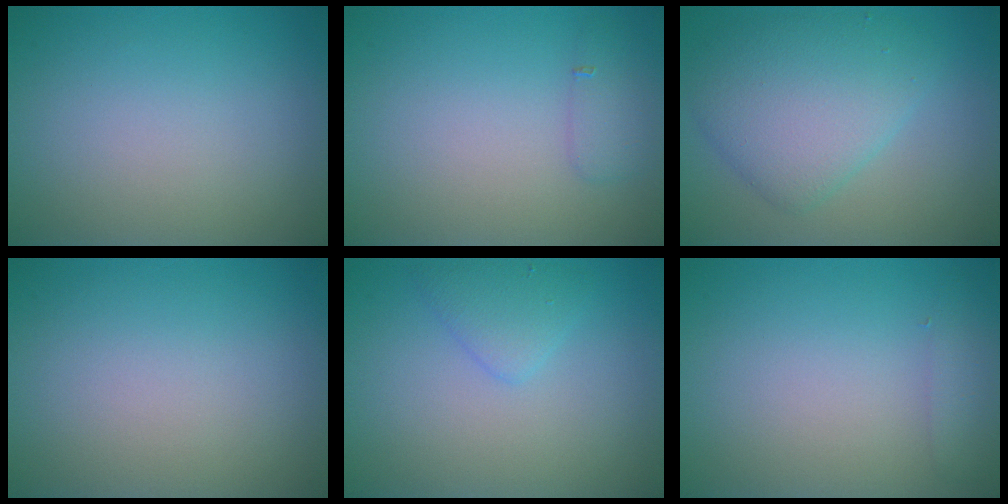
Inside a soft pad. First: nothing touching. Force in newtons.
{"total": 1.4, "press": 1.4, "slide": 0.0}
{"total": 5.8, "press": 5.8, "slide": 0.3}
{"total": 0.0}
{"total": 1.9, "press": 1.9, "slide": 0.0}
{"total": 1.3, "press": 1.3, "slide": 0.1}